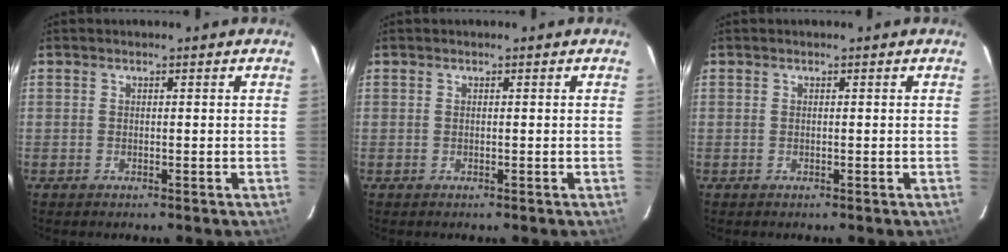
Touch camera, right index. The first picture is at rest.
{"total": 0.0}
{"total": 0.0}